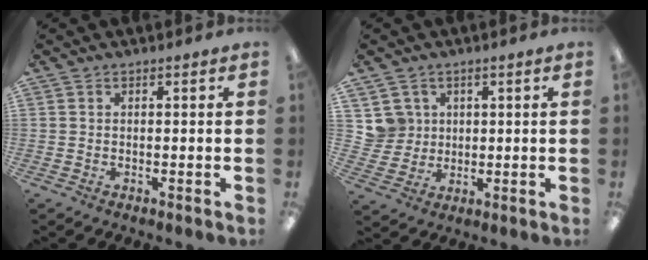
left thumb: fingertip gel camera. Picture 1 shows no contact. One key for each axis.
{"total": 5.7, "fx": 2.4, "fy": 5.2, "fz": -0.1, "tx": 0.000, "ty": -0.003, "tz": 0.045}